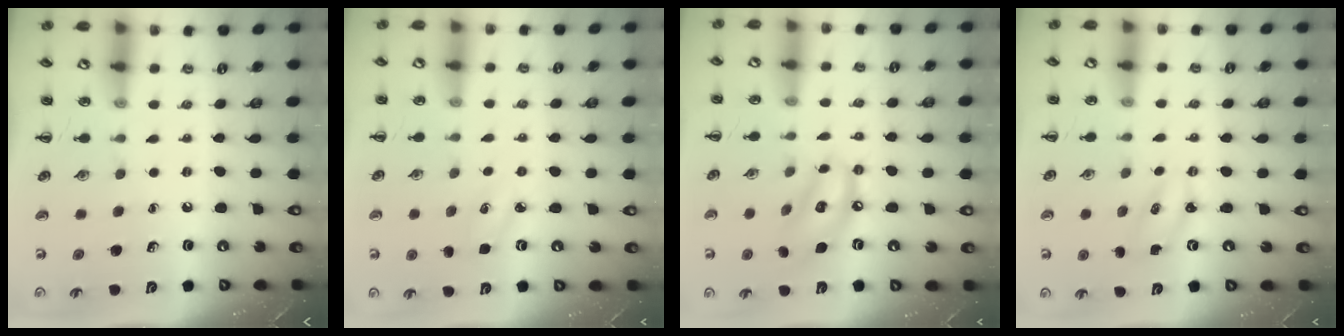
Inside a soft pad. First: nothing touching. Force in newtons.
{"total": 4.6, "press": 4.3, "slide": 1.4}
{"total": 10.3, "press": 10.1, "slide": 2.3}
{"total": 2.4, "press": 2.3, "slide": 0.6}